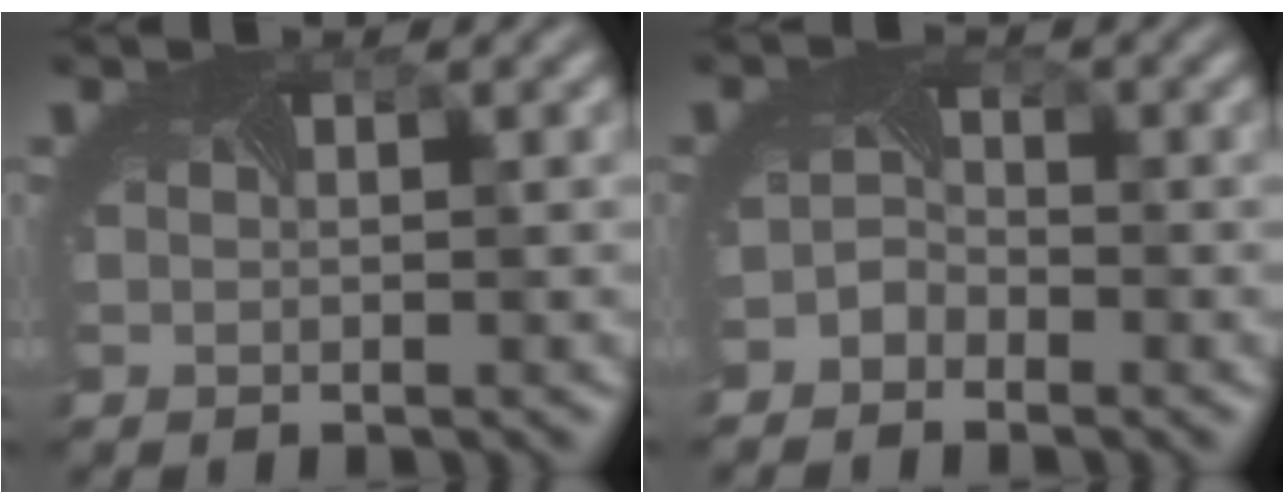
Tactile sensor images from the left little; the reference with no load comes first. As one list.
[{"total": 1.8, "force": [-1.6, 0.8, 0.0], "torque": [-0.007, -0.002, -0.036]}]